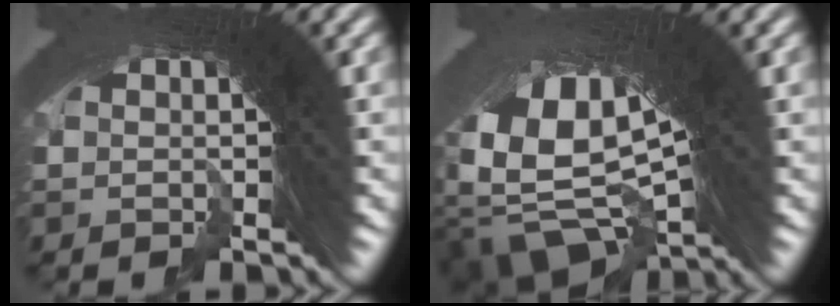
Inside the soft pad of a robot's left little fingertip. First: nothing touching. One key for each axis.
{"total": 16.6, "fx": -1.5, "fy": 11.0, "fz": 12.4, "tx": -0.266, "ty": -0.052, "tz": -0.010}